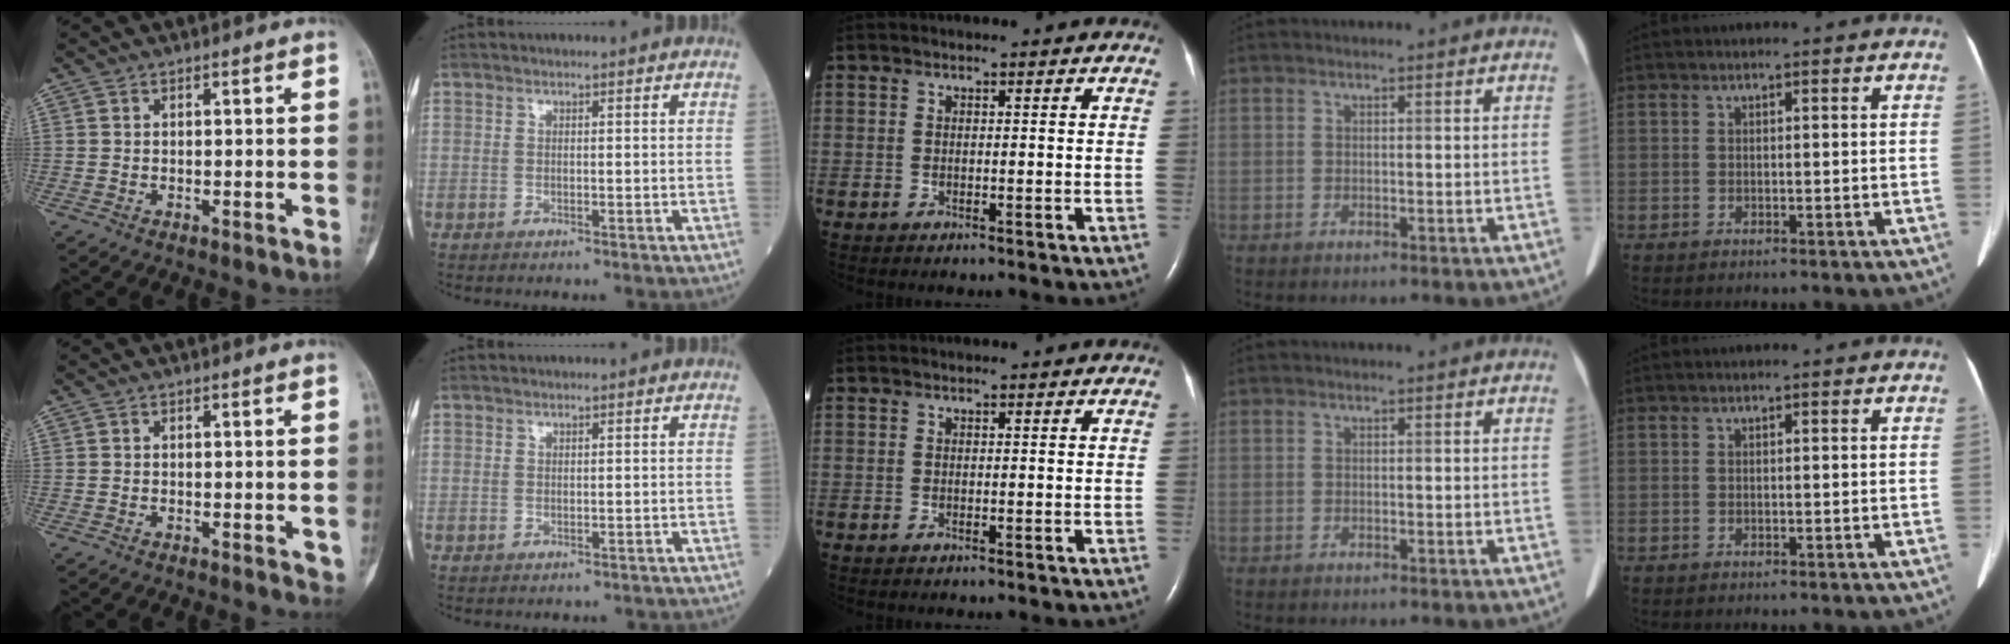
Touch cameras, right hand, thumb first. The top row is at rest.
{"thumb": {"total": 1.8, "force": [-0.3, 0.8, 1.6], "torque": [-0.011, -0.002, -0.004]}, "index": {"total": 1.3, "force": [-1.1, 0.7, 0.2], "torque": [-0.001, 0.002, -0.014]}}